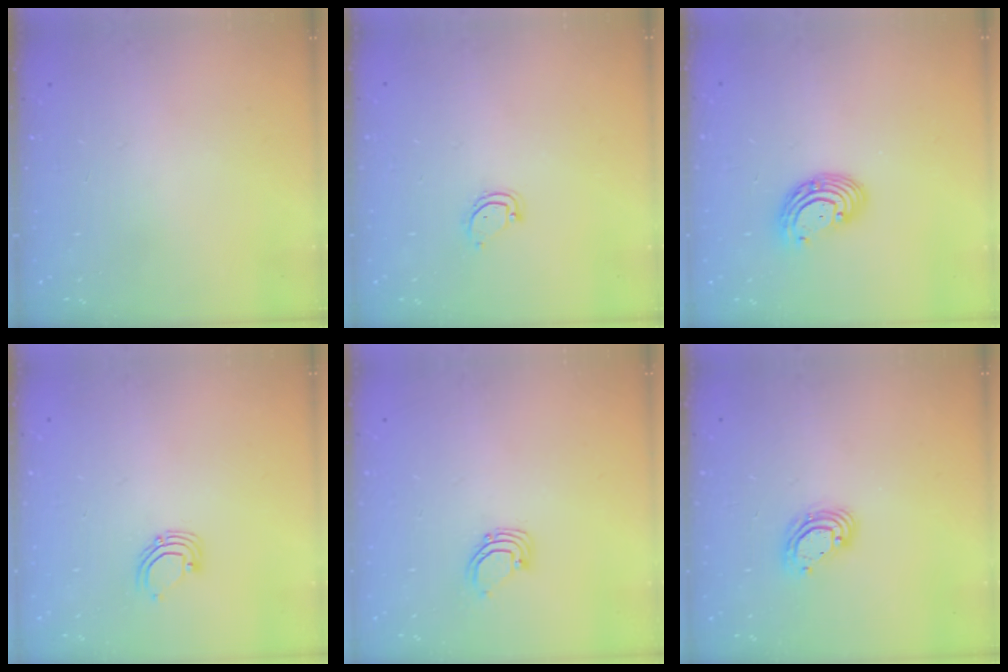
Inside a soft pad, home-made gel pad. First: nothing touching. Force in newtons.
{"total": 3.9, "press": 3.9, "slide": 0.2}
{"total": 6.2, "press": 6.1, "slide": 0.9}
{"total": 3.4, "press": 3.4, "slide": 0.3}
{"total": 2.7, "press": 2.7, "slide": 0.2}
{"total": 7.3, "press": 7.2, "slide": 1.1}